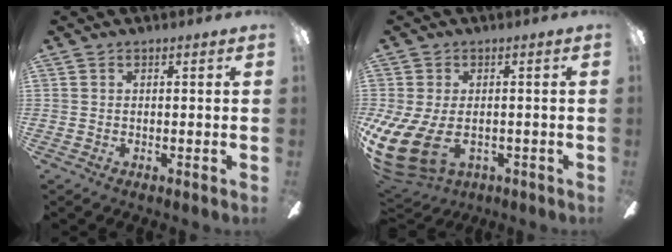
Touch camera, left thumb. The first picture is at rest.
{"total": 11.7, "force": [-1.9, 7.4, 8.9], "torque": [-0.206, -0.007, -0.029]}